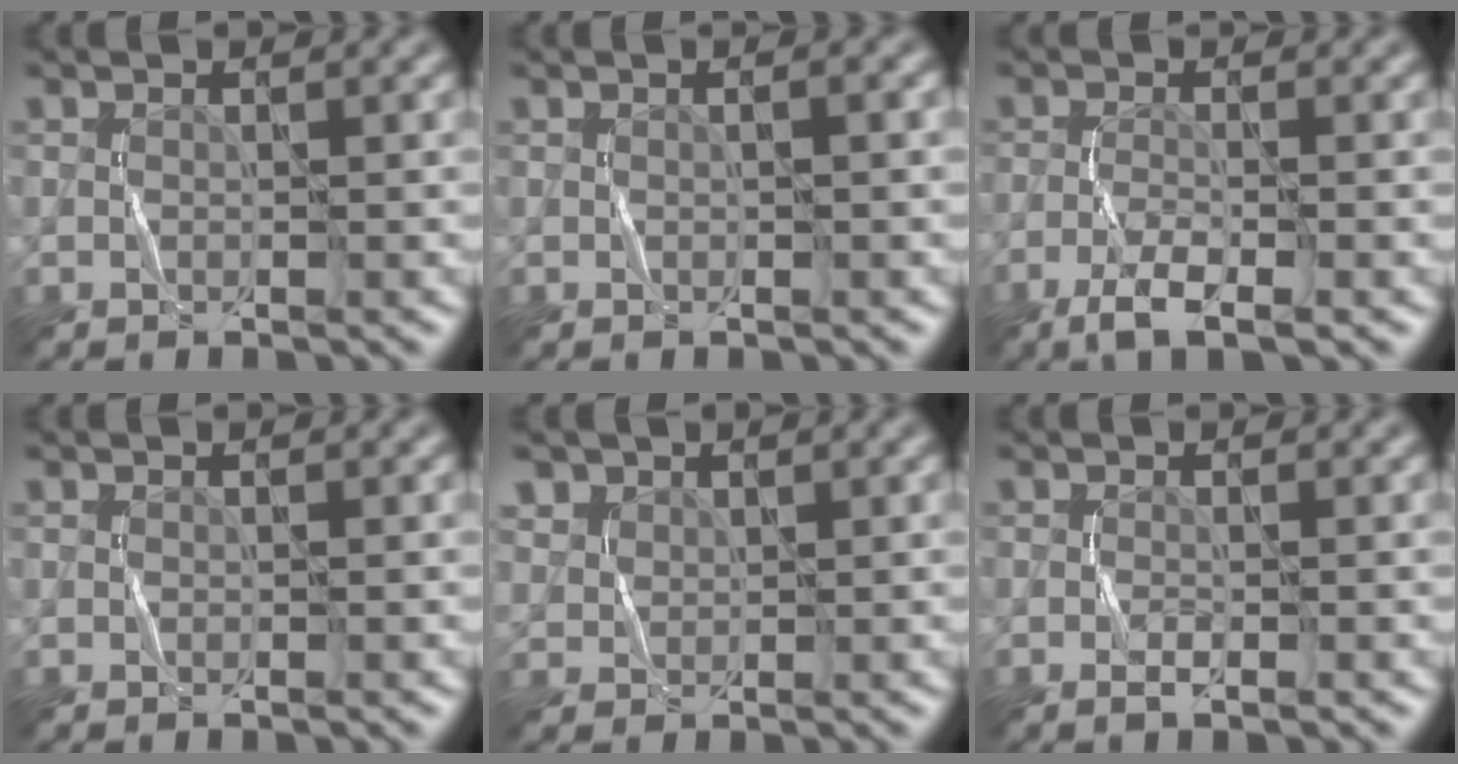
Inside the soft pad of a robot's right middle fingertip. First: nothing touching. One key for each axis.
{"total": 1.0, "fx": 0.3, "fy": 0.2, "fz": 1.0, "tx": -0.019, "ty": 0.001, "tz": 0.001}
{"total": 3.5, "fx": -2.2, "fy": 0.7, "fz": 2.6, "tx": -0.055, "ty": -0.003, "tz": -0.048}
{"total": 0.0}
{"total": 2.3, "fx": 1.5, "fy": 1.7, "fz": 0.5, "tx": -0.020, "ty": -0.010, "tz": 0.048}
{"total": 0.9, "fx": -0.4, "fy": 0.1, "fz": 0.8, "tx": -0.016, "ty": -0.001, "tz": -0.008}